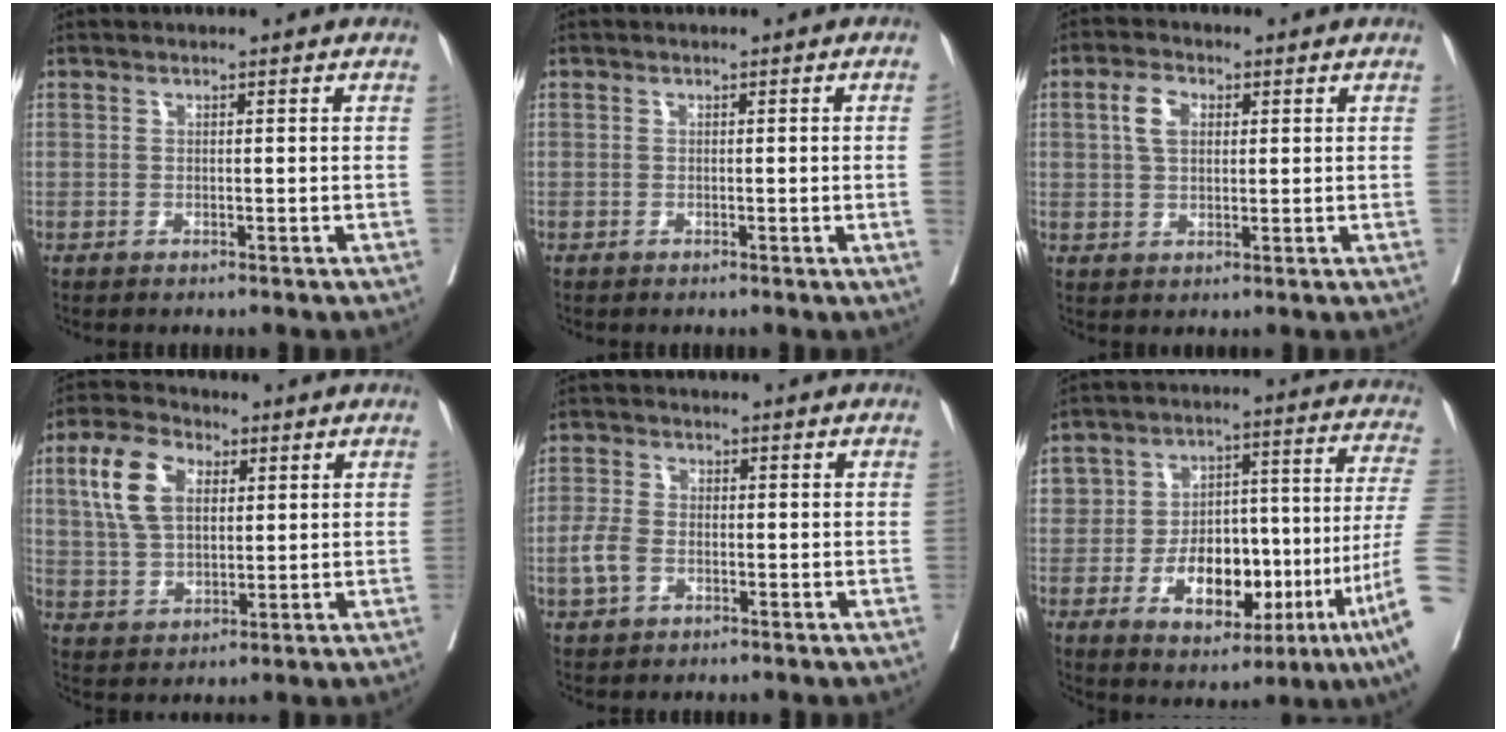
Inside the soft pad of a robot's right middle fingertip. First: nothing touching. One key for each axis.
{"total": 1.8, "fx": -0.2, "fy": -0.8, "fz": 1.7, "tx": -0.023, "ty": -0.002, "tz": 0.001}
{"total": 4.2, "fx": 1.2, "fy": 2.5, "fz": 3.2, "tx": -0.068, "ty": 0.008, "tz": 0.023}
{"total": 9.5, "fx": 3.0, "fy": 5.4, "fz": 7.1, "tx": -0.159, "ty": 0.019, "tz": 0.058}
{"total": 3.9, "fx": -1.2, "fy": 2.5, "fz": 2.8, "tx": -0.071, "ty": 0.004, "tz": -0.025}
{"total": 26.5, "fx": -7.0, "fy": 8.3, "fz": 24.2, "tx": -0.378, "ty": 0.021, "tz": -0.098}